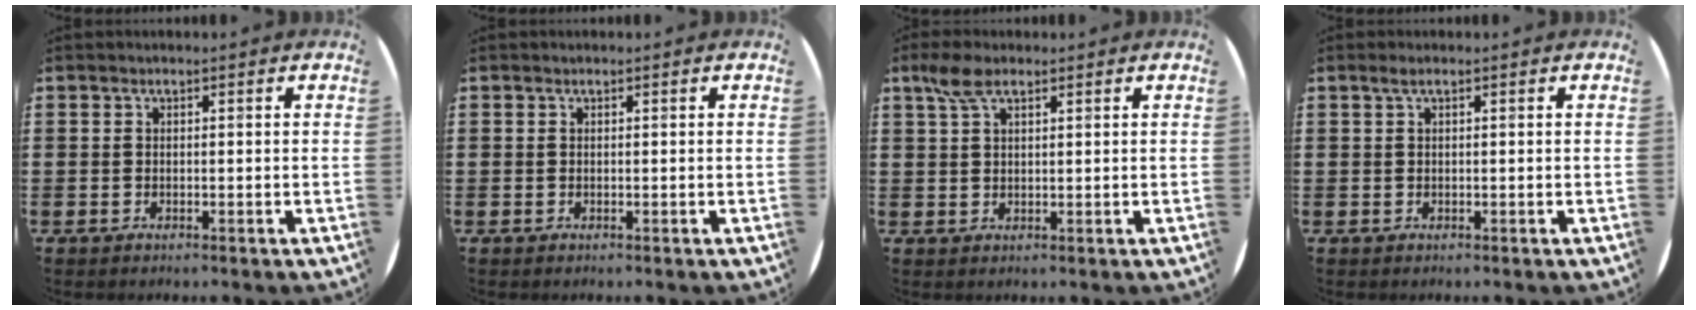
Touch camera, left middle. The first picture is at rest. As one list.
[{"total": 0.0}, {"total": 3.8, "force": [2.4, 1.6, 2.5], "torque": [-0.056, 0.007, 0.043]}, {"total": 0.8, "force": [0.4, 0.0, 0.7], "torque": [-0.014, 0.002, 0.006]}]